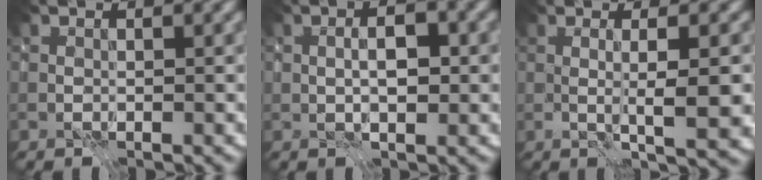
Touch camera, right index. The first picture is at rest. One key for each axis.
{"total": 3.5, "fx": 0.1, "fy": 1.6, "fz": 3.1, "tx": -0.041, "ty": -0.003, "tz": 0.000}
{"total": 5.8, "fx": -0.4, "fy": 1.1, "fz": 5.7, "tx": -0.080, "ty": 0.002, "tz": 0.001}